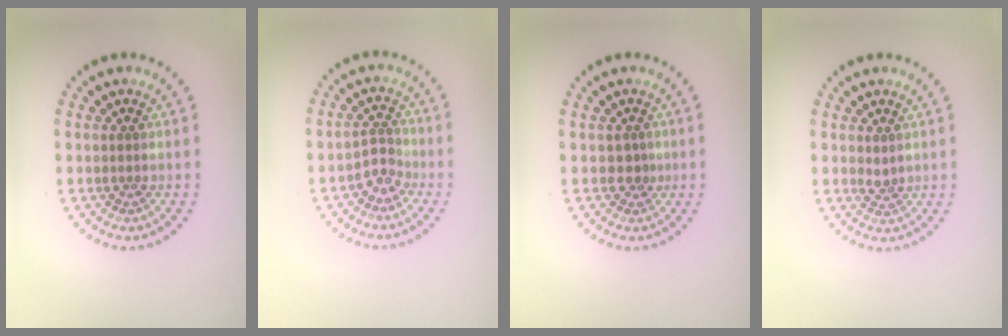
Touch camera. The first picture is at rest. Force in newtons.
{"total": 1.9, "press": 1.4, "slide": 1.3}
{"total": 1.2, "press": 1.0, "slide": 0.7}
{"total": 0.9, "press": 0.7, "slide": 0.6}